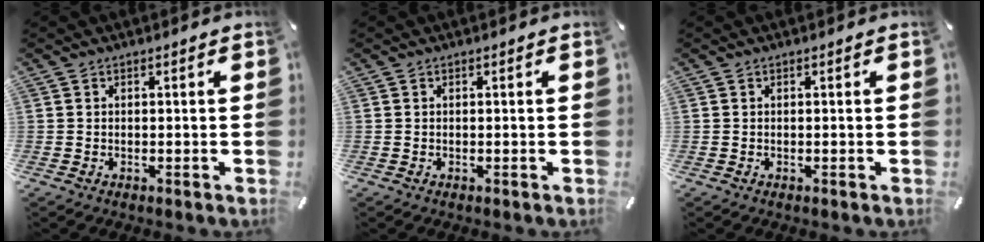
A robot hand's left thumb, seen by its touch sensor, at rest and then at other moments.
{"total": 0.0}
{"total": 0.0}